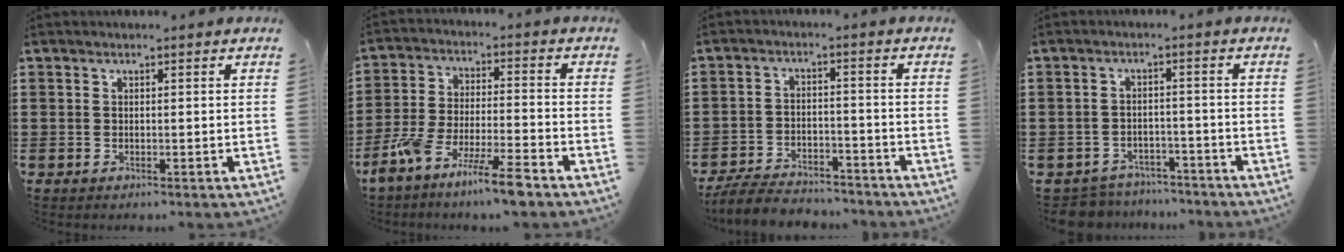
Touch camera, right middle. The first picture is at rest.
{"total": 9.0, "force": [-7.4, 0.1, 5.2], "torque": [-0.107, 0.000, -0.145]}
{"total": 5.6, "force": [-5.4, 0.9, 1.4], "torque": [-0.034, 0.004, -0.106]}
{"total": 4.2, "force": [-4.1, 0.7, -0.2], "torque": [-0.012, 0.000, -0.089]}